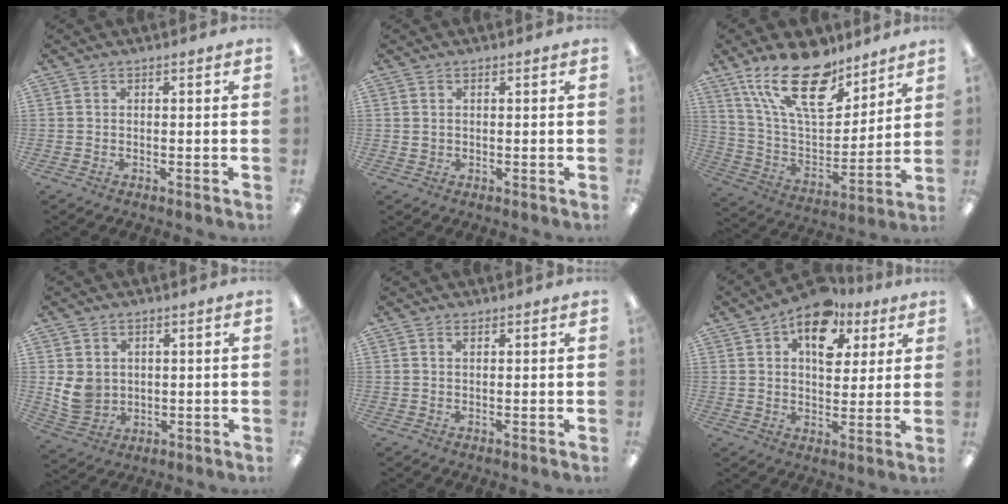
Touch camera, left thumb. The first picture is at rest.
{"total": 0.9, "force": [0.4, 0.8, 0.2], "torque": [-0.006, 0.004, 0.006]}
{"total": 22.8, "force": [14.9, 10.4, 13.8], "torque": [-0.262, -0.080, 0.262]}
{"total": 7.0, "force": [1.1, 6.2, 3.1], "torque": [-0.069, 0.003, 0.023]}
{"total": 0.8, "force": [0.6, 0.3, 0.4], "torque": [-0.008, 0.001, 0.011]}
{"total": 13.2, "force": [6.9, 7.9, 8.1], "torque": [-0.100, -0.026, 0.116]}